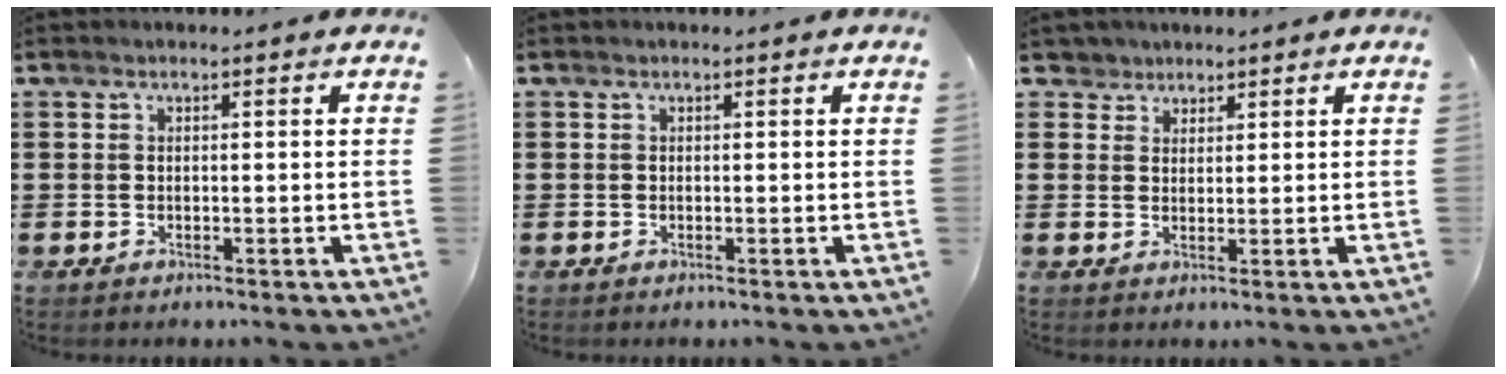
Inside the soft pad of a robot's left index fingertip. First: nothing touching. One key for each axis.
{"total": 0.0}
{"total": 2.8, "fx": 2.0, "fy": 1.9, "fz": -0.2, "tx": -0.004, "ty": 0.008, "tz": 0.035}